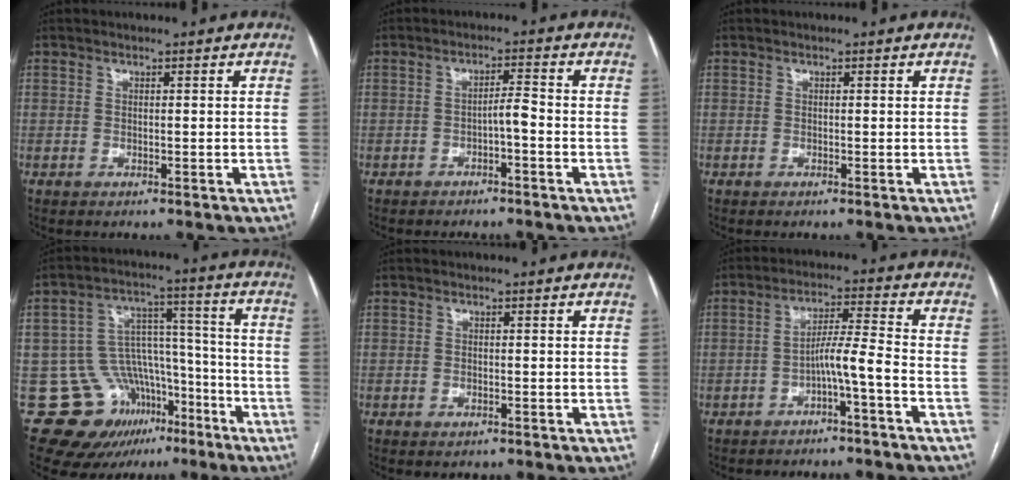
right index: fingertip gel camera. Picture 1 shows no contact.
{"total": 2.6, "force": [-1.2, 0.3, 2.3], "torque": [-0.035, 0.006, -0.021]}
{"total": 0.0}
{"total": 15.2, "force": [-8.8, 11.5, 4.7], "torque": [-0.068, 0.087, -0.122]}
{"total": 0.8, "force": [-0.5, 0.5, 0.4], "torque": [-0.009, 0.001, -0.004]}
{"total": 5.4, "force": [-2.6, -0.5, 4.7], "torque": [-0.078, 0.016, -0.045]}